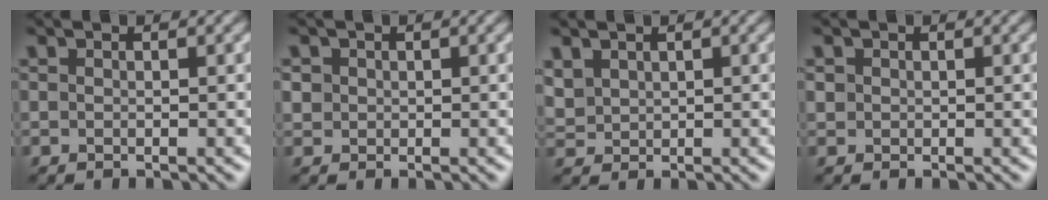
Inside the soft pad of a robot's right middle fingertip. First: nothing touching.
{"total": 1.2, "force": [0.2, 1.1, 0.2], "torque": [0.000, -0.004, 0.005]}
{"total": 1.9, "force": [1.1, 1.4, 0.7], "torque": [-0.024, 0.001, 0.029]}
{"total": 0.7, "force": [0.2, 0.7, 0.1], "torque": [0.003, -0.002, 0.005]}